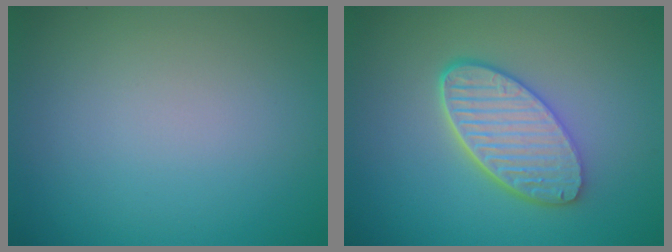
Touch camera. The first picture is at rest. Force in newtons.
{"total": 5.6, "press": 4.5, "slide": 3.3}